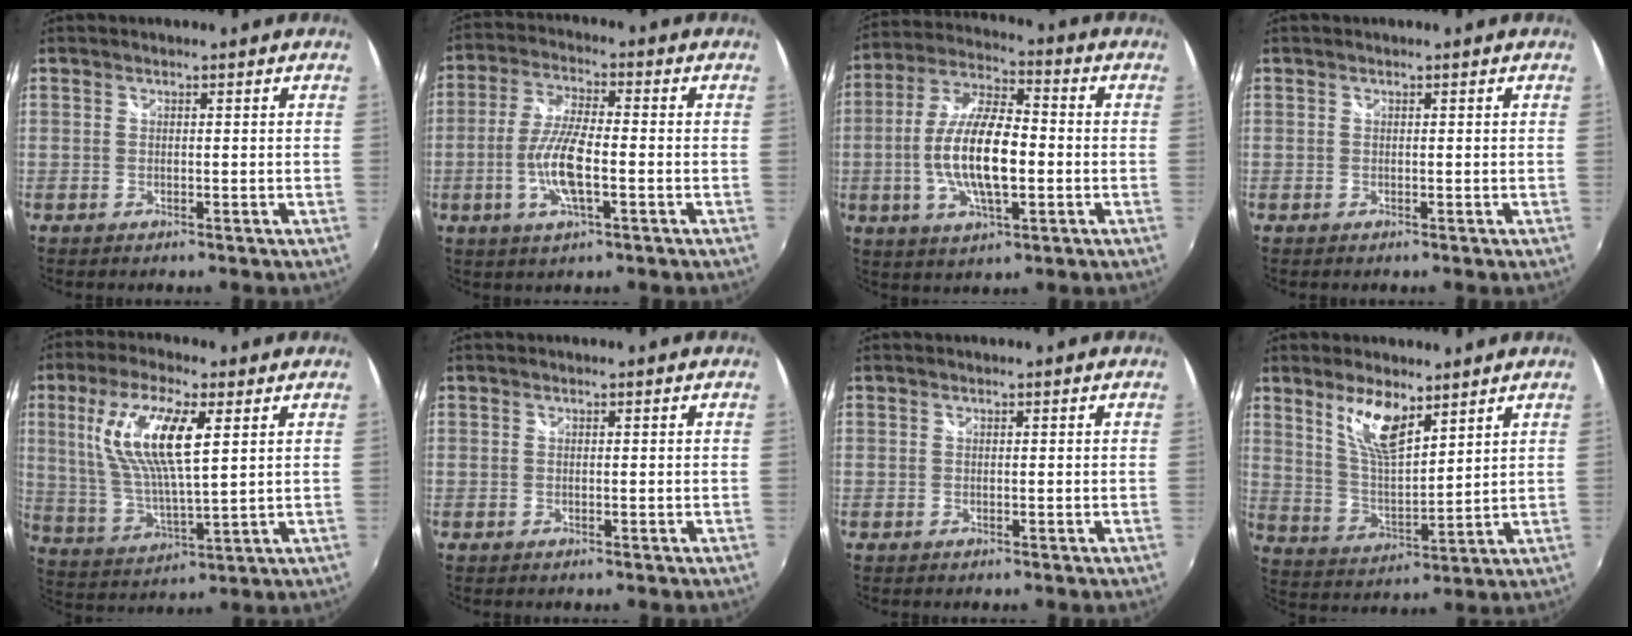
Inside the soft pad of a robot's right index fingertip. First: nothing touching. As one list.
[{"total": 9.4, "force": [-2.6, 2.4, 8.7], "torque": [-0.181, -0.003, -0.052]}, {"total": 14.3, "force": [-2.2, 5.1, 13.1], "torque": [-0.265, 0.003, -0.042]}, {"total": 0.0}, {"total": 14.7, "force": [4.9, 4.0, 13.2], "torque": [-0.257, 0.002, 0.102]}, {"total": 0.0}, {"total": 0.0}, {"total": 9.7, "force": [6.2, 3.1, 6.7], "torque": [-0.126, -0.001, 0.125]}]